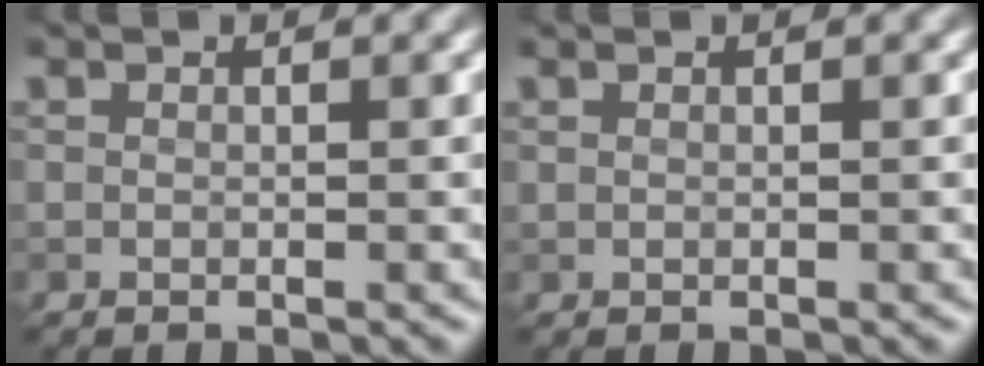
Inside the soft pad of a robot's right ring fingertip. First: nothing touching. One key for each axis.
{"total": 0.0}